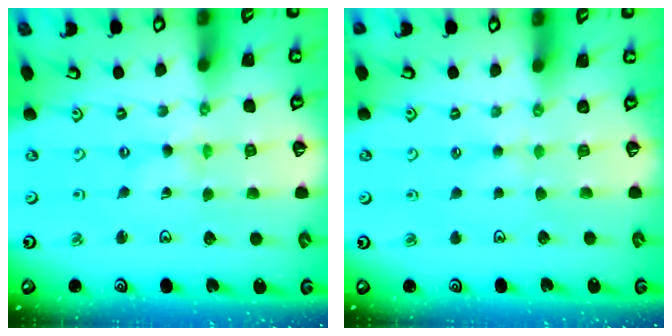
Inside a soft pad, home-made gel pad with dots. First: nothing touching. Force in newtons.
{"total": 1.9, "press": 1.9, "slide": 0.3}